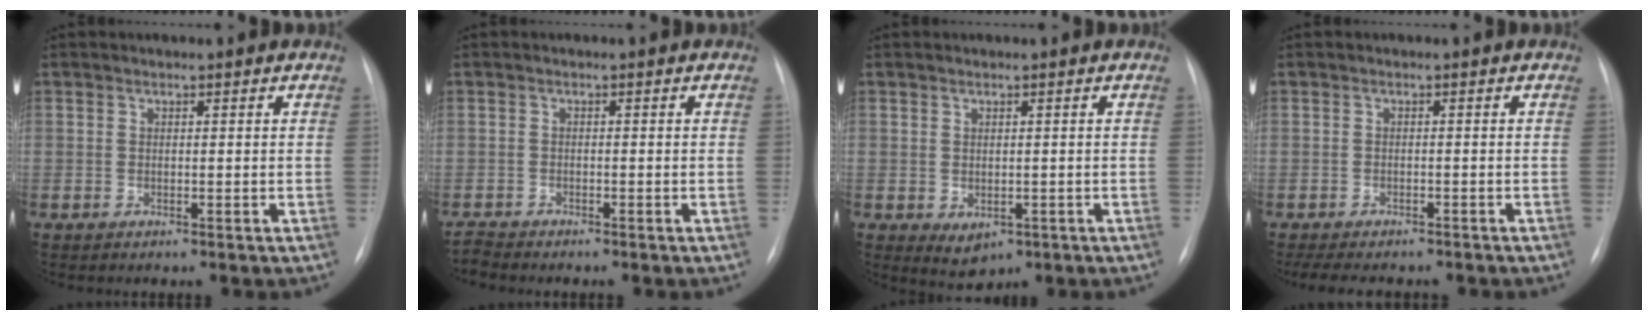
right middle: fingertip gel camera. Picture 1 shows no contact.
{"total": 1.6, "force": [-1.6, -0.1, -0.2], "torque": [0.000, -0.011, -0.031]}
{"total": 3.1, "force": [-0.9, 2.1, 2.1], "torque": [-0.029, -0.005, 0.002]}
{"total": 9.4, "force": [-8.0, 2.9, 4.0], "torque": [-0.059, -0.001, -0.104]}